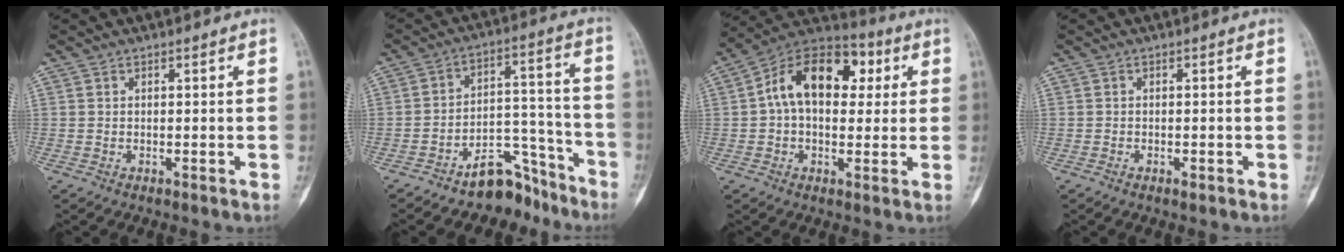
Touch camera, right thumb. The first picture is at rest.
{"total": 10.1, "force": [-8.1, 5.1, 3.2], "torque": [-0.013, 0.112, -0.131]}
{"total": 16.5, "force": [3.3, 10.8, 12.0], "torque": [-0.157, 0.031, 0.041]}
{"total": 0.8, "force": [-0.4, 0.5, 0.4], "torque": [-0.002, 0.001, -0.007]}